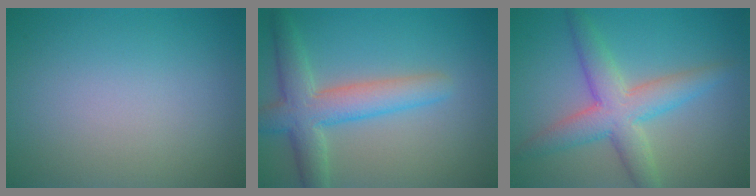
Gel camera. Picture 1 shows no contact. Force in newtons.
{"total": 5.4, "press": 5.4, "slide": 0.1}
{"total": 5.4, "press": 5.4, "slide": 0.2}